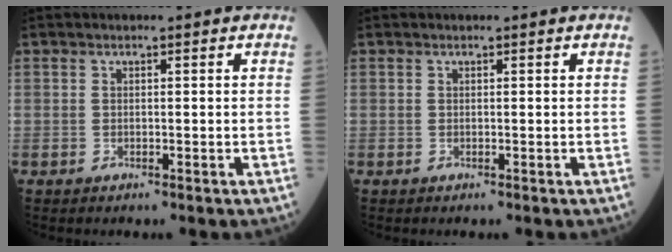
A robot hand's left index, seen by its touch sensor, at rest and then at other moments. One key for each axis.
{"total": 0.0}